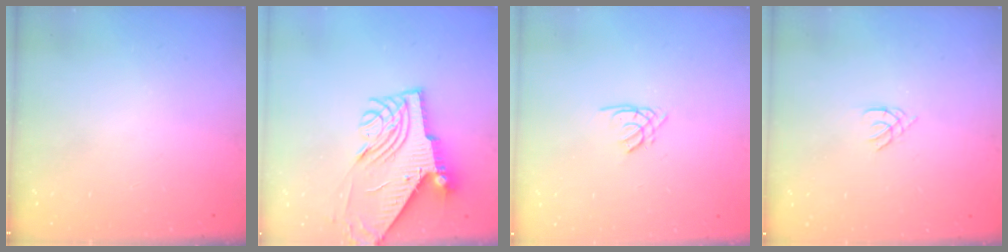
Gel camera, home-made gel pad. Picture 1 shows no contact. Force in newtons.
{"total": 11.4, "press": 11.3, "slide": 1.2}
{"total": 1.3, "press": 1.3, "slide": 0.4}
{"total": 1.1, "press": 1.0, "slide": 0.3}